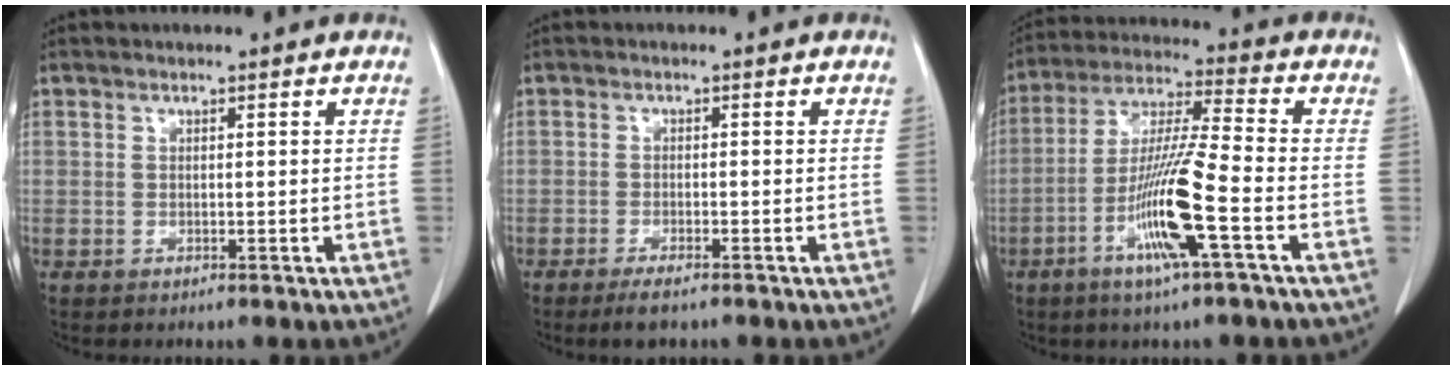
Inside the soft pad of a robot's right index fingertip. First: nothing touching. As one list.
[{"total": 3.0, "force": [-2.2, 0.6, 1.9], "torque": [-0.035, -0.005, -0.038]}, {"total": 12.7, "force": [-4.7, -0.3, 11.8], "torque": [-0.234, -0.010, -0.096]}]